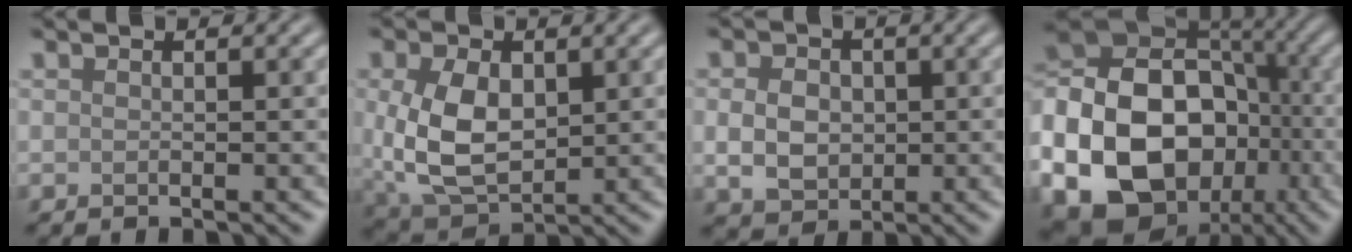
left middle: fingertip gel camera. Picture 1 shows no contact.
{"total": 7.1, "force": [0.5, 4.6, 5.4], "torque": [-0.124, -0.004, 0.017]}
{"total": 3.8, "force": [0.0, 3.0, 2.3], "torque": [-0.046, -0.001, -0.001]}
{"total": 22.6, "force": [-6.6, 18.5, 11.2], "torque": [-0.223, -0.028, -0.134]}